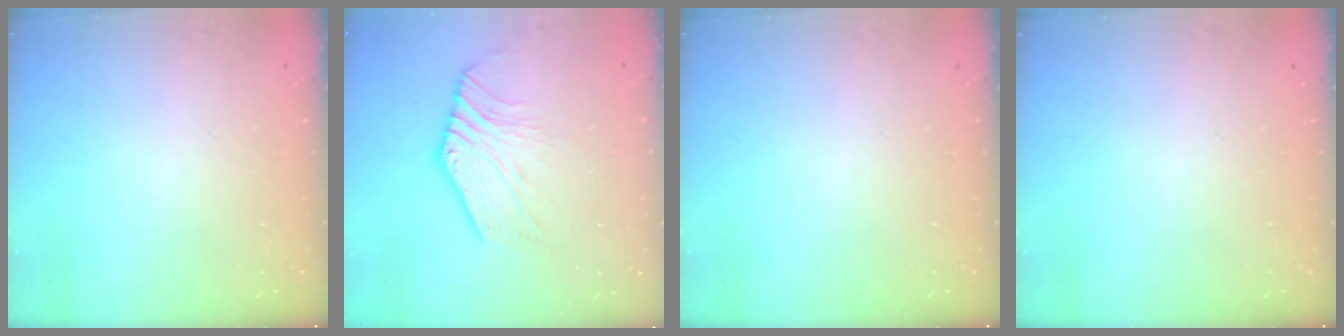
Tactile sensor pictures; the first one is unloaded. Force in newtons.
{"total": 2.6, "press": 2.4, "slide": 0.8}
{"total": 0.0}
{"total": 0.0}